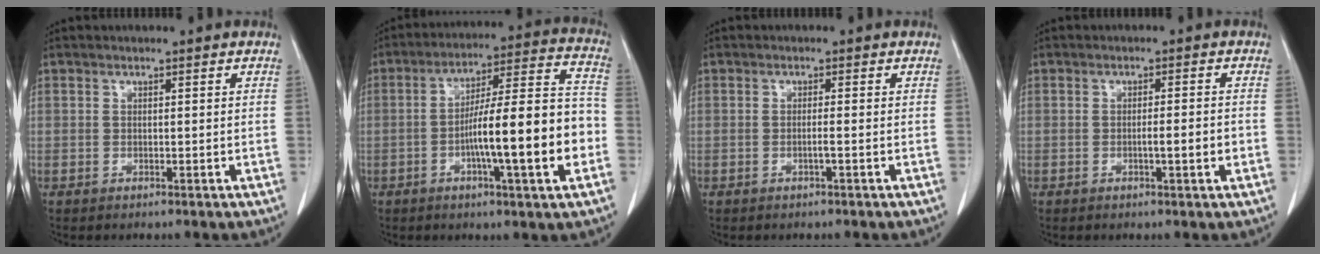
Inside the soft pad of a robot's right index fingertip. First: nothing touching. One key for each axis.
{"total": 17.2, "fx": -4.2, "fy": 1.2, "fz": 16.6, "tx": -0.259, "ty": 0.015, "tz": -0.065}
{"total": 1.0, "fx": -0.4, "fy": -0.2, "fz": 0.9, "tx": -0.017, "ty": 0.000, "tz": -0.007}
{"total": 3.0, "fx": -0.7, "fy": 0.1, "fz": 2.9, "tx": -0.047, "ty": -0.002, "tz": -0.011}